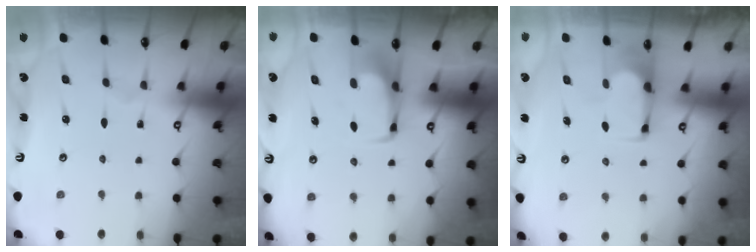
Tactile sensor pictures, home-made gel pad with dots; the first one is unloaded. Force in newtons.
{"total": 3.0, "press": 3.0, "slide": 0.4}
{"total": 1.8, "press": 1.7, "slide": 0.5}